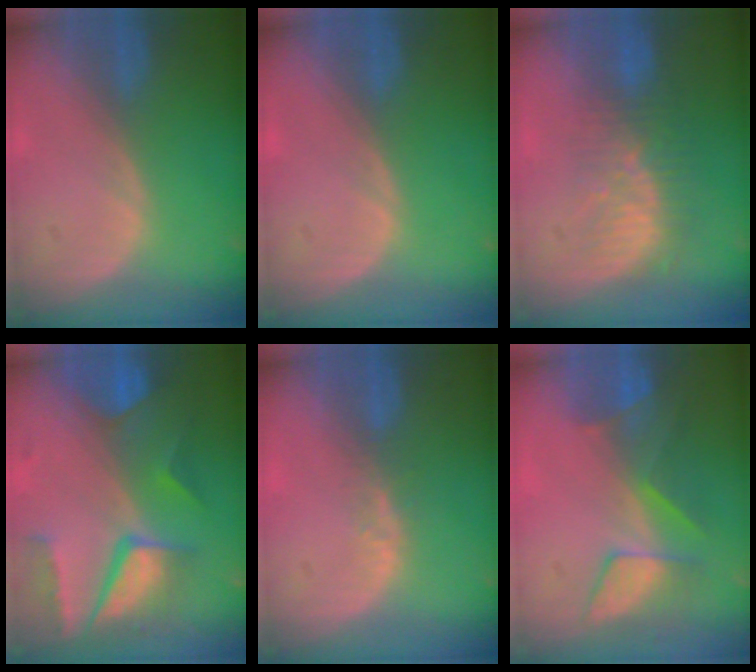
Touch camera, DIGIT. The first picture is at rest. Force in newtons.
{"total": 0.0}
{"total": 8.4, "press": 7.6, "slide": 3.7}
{"total": 10.3, "press": 8.8, "slide": 5.5}
{"total": 2.4, "press": 1.8, "slide": 1.5}
{"total": 8.3, "press": 7.2, "slide": 4.1}